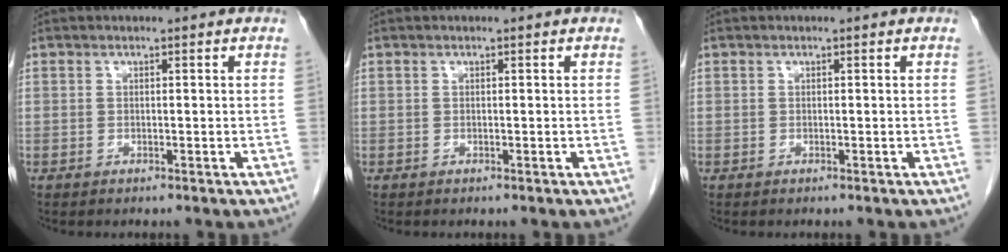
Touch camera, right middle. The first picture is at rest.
{"total": 0.0}
{"total": 0.0}